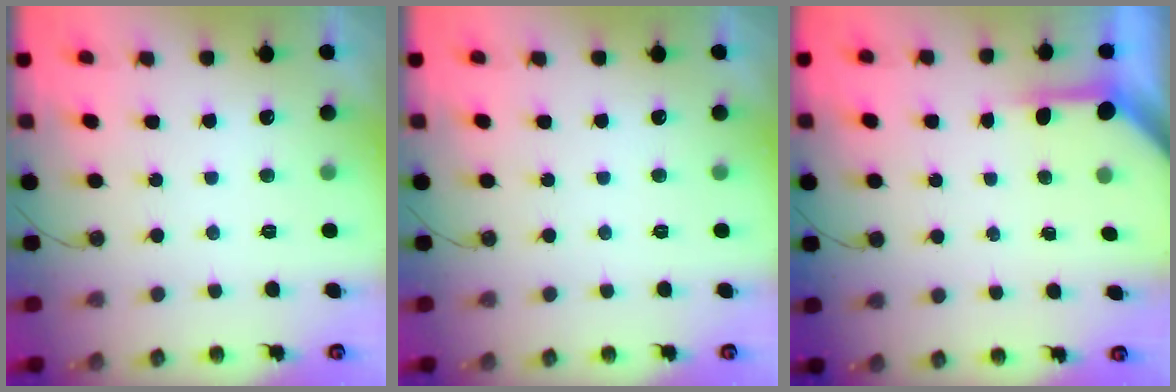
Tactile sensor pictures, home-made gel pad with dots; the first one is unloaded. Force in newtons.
{"total": 0.0}
{"total": 4.0, "press": 4.0, "slide": 0.4}